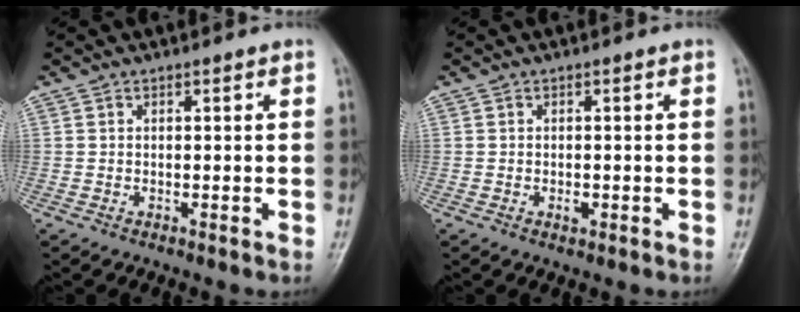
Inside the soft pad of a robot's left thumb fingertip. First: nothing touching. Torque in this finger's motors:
{"motor_torque": [-0.13, -0.13, 0.18, -0.01, 0.00]}